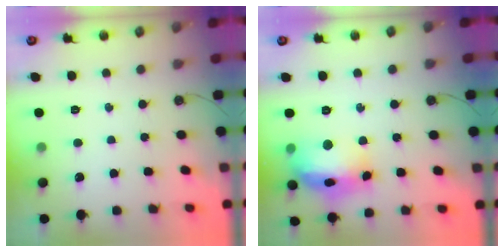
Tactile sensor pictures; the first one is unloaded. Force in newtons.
{"total": 15.7, "press": 15.6, "slide": 1.3}